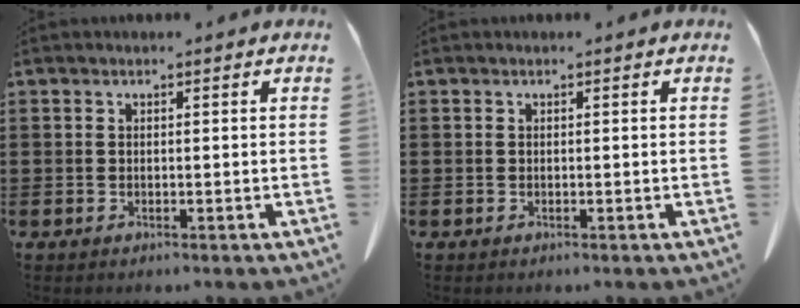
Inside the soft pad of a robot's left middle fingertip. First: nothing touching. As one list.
[{"total": 0.0}]